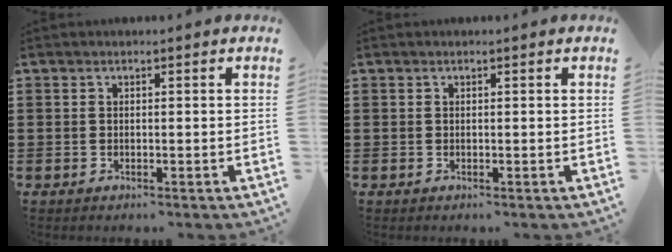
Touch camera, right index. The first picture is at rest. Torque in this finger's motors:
{"motor_torque": [-0.88, 0.80, -0.41, -0.16]}